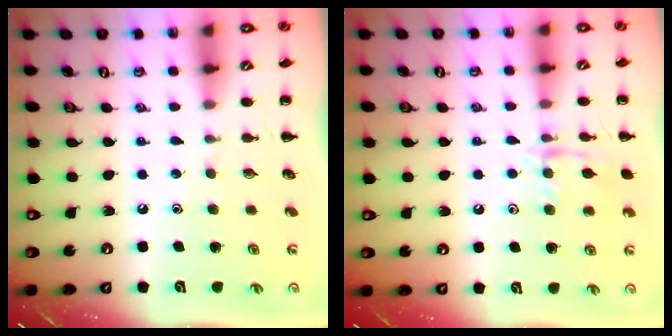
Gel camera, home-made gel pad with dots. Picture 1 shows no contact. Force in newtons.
{"total": 10.3, "press": 10.3, "slide": 0.9}